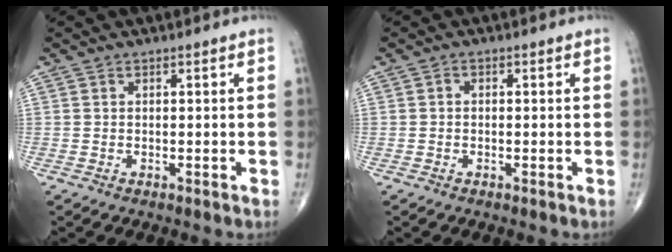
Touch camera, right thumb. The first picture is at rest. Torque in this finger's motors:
{"motor_torque": [-0.32, 0.08, 0.18, 0.03, -0.01]}